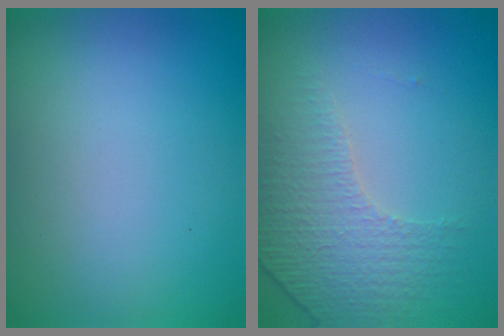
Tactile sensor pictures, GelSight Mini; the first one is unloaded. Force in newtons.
{"total": 4.6, "press": 3.0, "slide": 3.5}